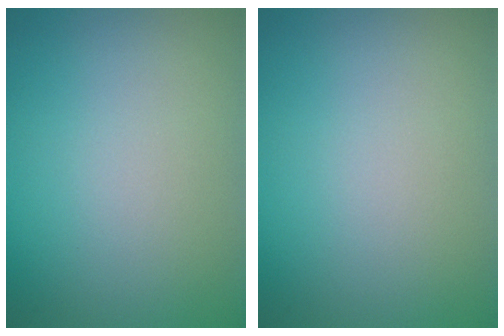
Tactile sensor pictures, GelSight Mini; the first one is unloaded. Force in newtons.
{"total": 0.0}